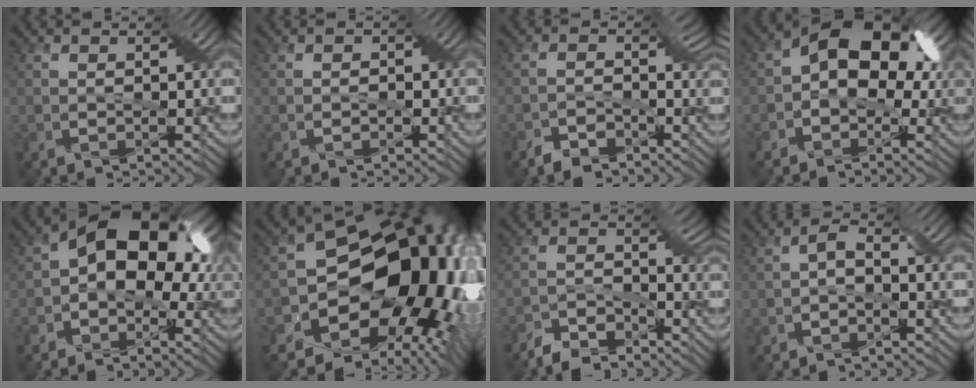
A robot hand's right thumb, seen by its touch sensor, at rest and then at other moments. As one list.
[{"total": 1.4, "force": [-0.5, 1.3, 0.4], "torque": [-0.002, 0.005, -0.012]}, {"total": 2.9, "force": [-2.5, 1.1, 1.0], "torque": [-0.030, -0.004, -0.048]}, {"total": 8.9, "force": [0.3, 5.6, 7.0], "torque": [-0.096, 0.018, -0.012]}, {"total": 9.7, "force": [-0.1, 6.1, 7.6], "torque": [-0.120, 0.009, -0.016]}, {"total": 17.5, "force": [-2.4, 12.4, 12.0], "torque": [-0.192, -0.046, -0.012]}, {"total": 4.4, "force": [-4.2, 0.8, 1.1], "torque": [-0.038, -0.005, -0.087]}, {"total": 1.4, "force": [-0.8, 0.1, 1.1], "torque": [-0.039, 0.004, -0.019]}]